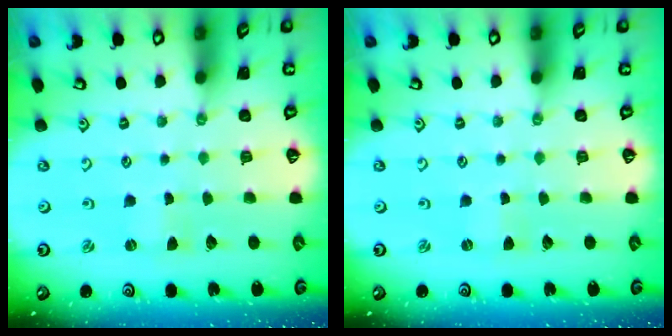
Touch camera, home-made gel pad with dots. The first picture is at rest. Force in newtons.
{"total": 0.0}